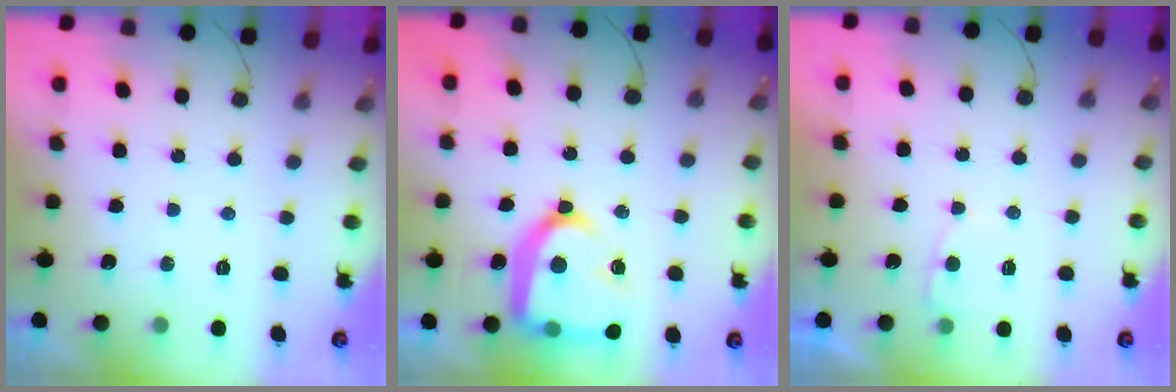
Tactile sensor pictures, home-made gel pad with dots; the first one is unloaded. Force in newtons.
{"total": 22.5, "press": 22.4, "slide": 2.0}
{"total": 2.7, "press": 2.7, "slide": 0.4}